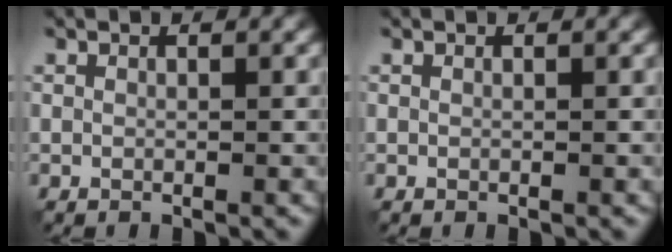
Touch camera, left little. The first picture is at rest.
{"total": 0.0}